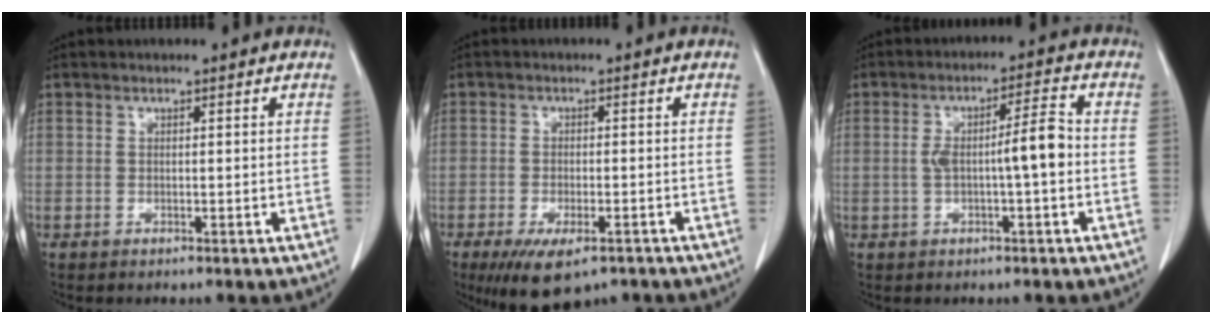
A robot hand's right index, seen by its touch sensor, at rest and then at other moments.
{"total": 8.7, "force": [-5.8, 3.3, 5.5], "torque": [-0.088, -0.013, -0.087]}
{"total": 6.4, "force": [-0.7, 0.5, 6.3], "torque": [-0.108, 0.018, -0.010]}